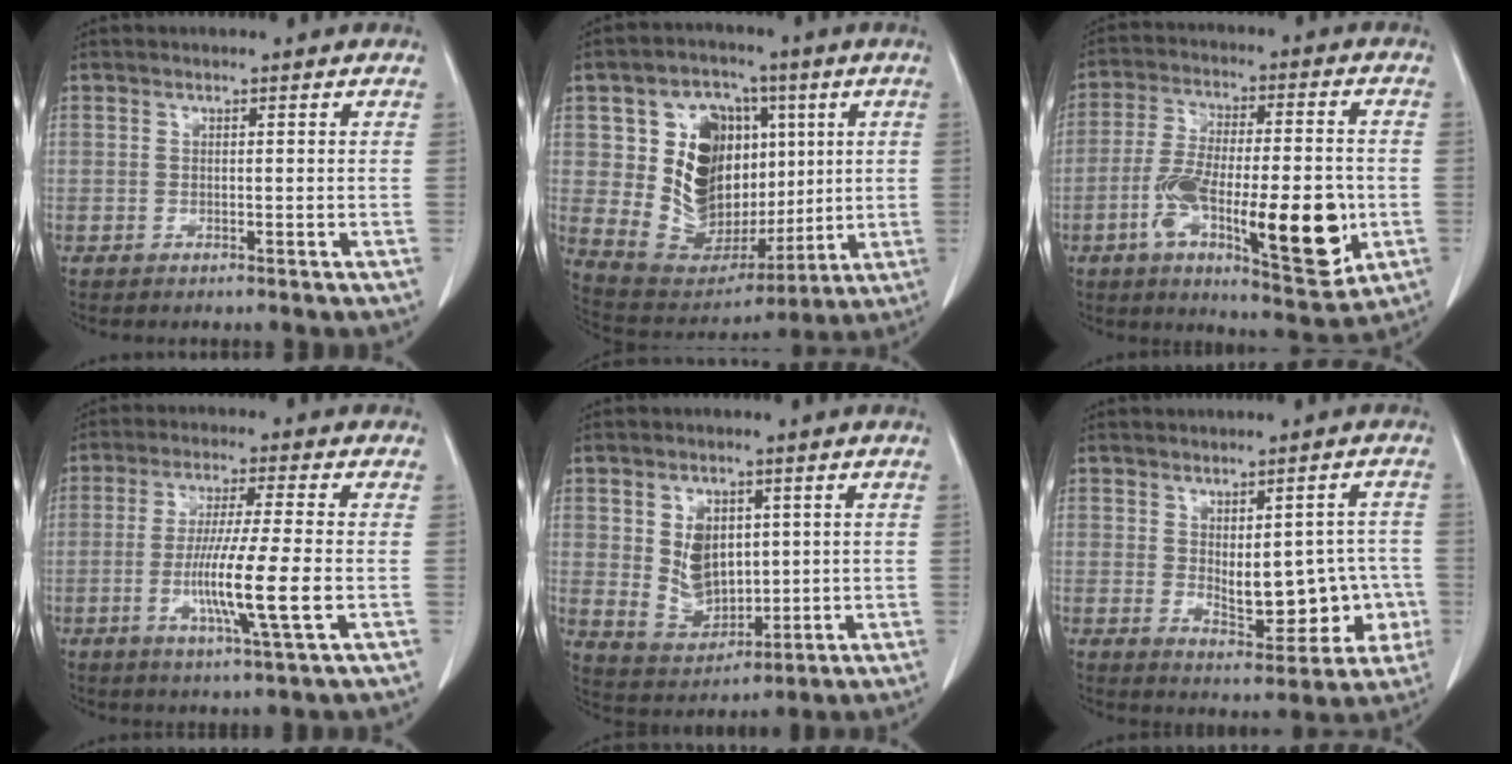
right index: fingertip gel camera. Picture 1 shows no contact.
{"total": 17.1, "force": [3.0, 12.8, 10.9], "torque": [-0.189, 0.043, 0.076]}
{"total": 19.4, "force": [-5.1, 5.2, 18.0], "torque": [-0.285, 0.001, -0.070]}
{"total": 10.9, "force": [-2.5, -0.3, 10.6], "torque": [-0.197, -0.017, -0.048]}
{"total": 8.7, "force": [1.5, 6.2, 6.0], "torque": [-0.118, 0.006, 0.048]}
{"total": 11.1, "force": [-0.9, 5.3, 9.7], "torque": [-0.119, 0.015, 0.010]}